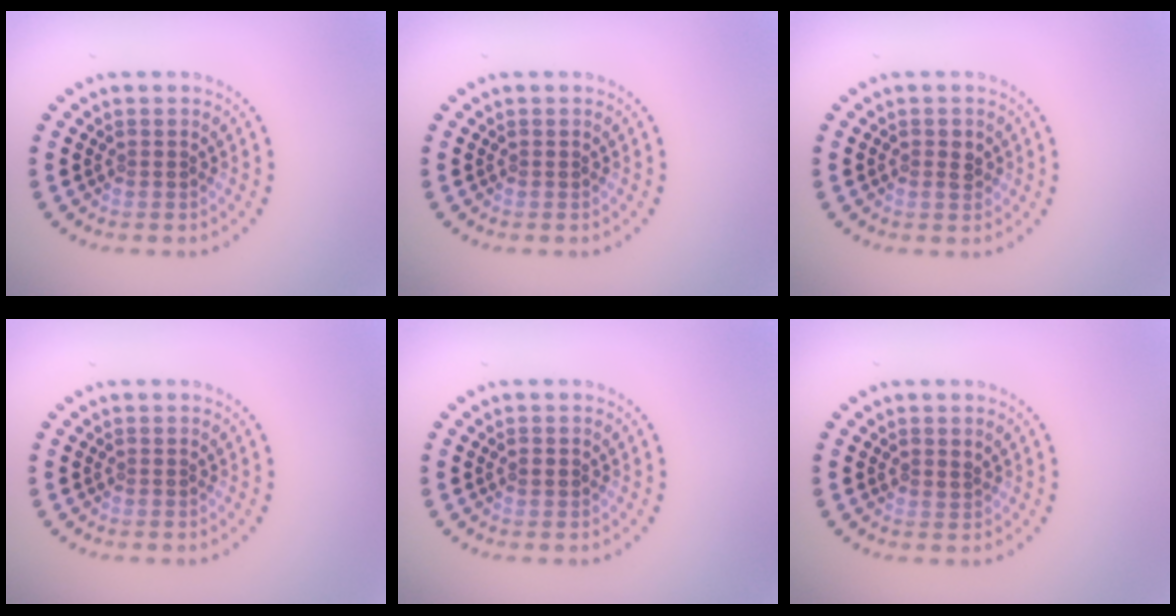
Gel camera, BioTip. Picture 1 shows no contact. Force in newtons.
{"total": 0.0}
{"total": 1.5, "press": 1.5, "slide": 0.1}
{"total": 0.0}
{"total": 1.0, "press": 1.0, "slide": 0.0}
{"total": 0.6, "press": 0.3, "slide": 0.5}